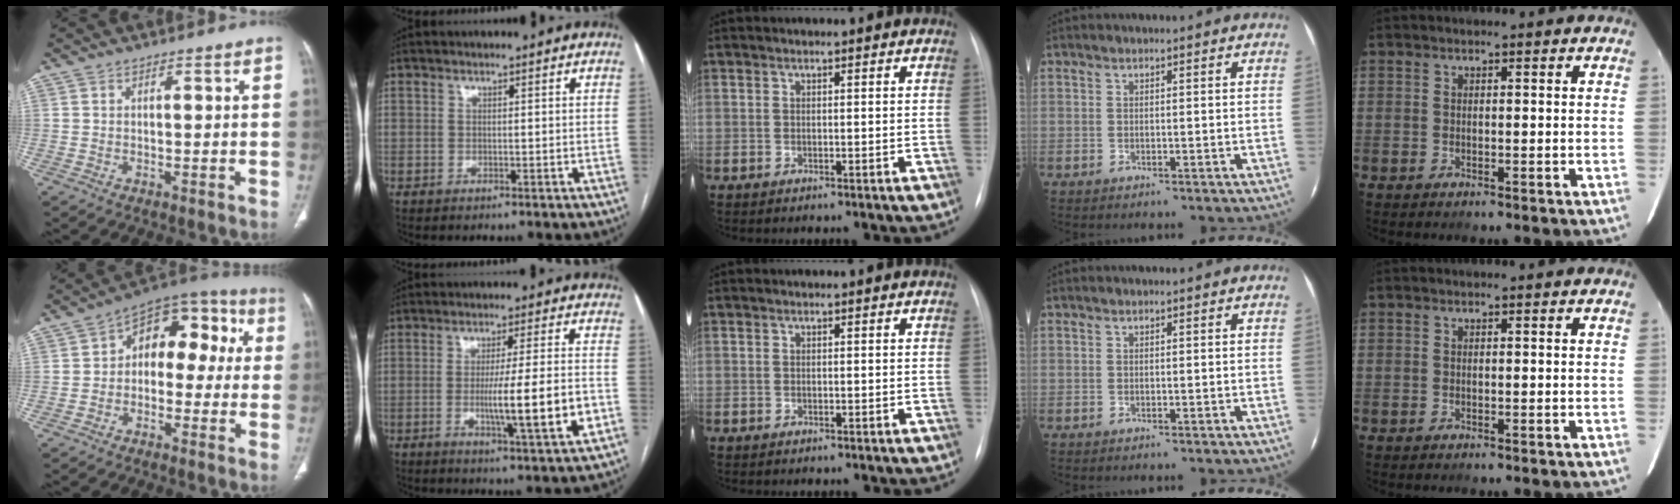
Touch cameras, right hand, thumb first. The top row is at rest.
{"thumb": {"total": 13.6, "force": [1.6, 8.8, 10.3], "torque": [-0.081, 0.051, 0.005]}, "index": {"total": 11.0, "force": [-2.6, -0.2, 10.7], "torque": [-0.171, -0.013, -0.043]}}